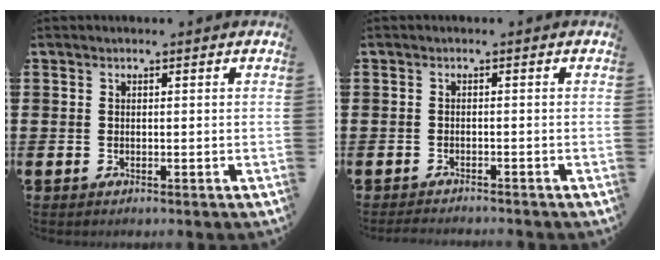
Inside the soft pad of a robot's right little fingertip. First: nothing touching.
{"total": 1.1, "force": [-1.1, -0.1, 0.1], "torque": [-0.003, -0.001, -0.022]}